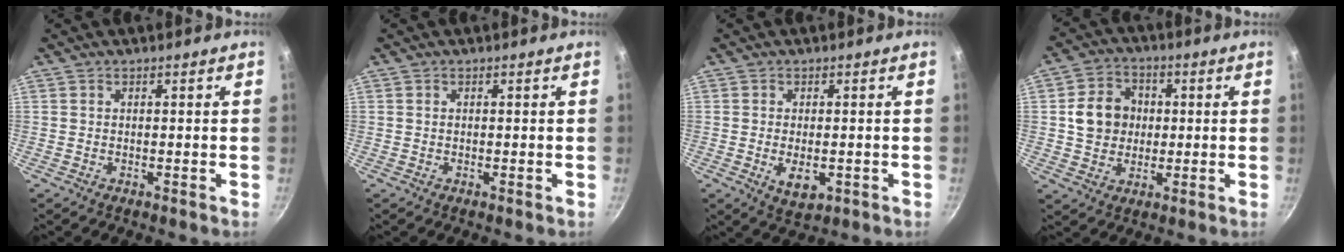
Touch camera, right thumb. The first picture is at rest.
{"total": 0.0}
{"total": 4.6, "force": [-1.0, 2.6, 3.6], "torque": [-0.058, -0.005, -0.009]}
{"total": 10.0, "force": [0.7, 8.6, 5.1], "torque": [-0.060, 0.010, 0.009]}